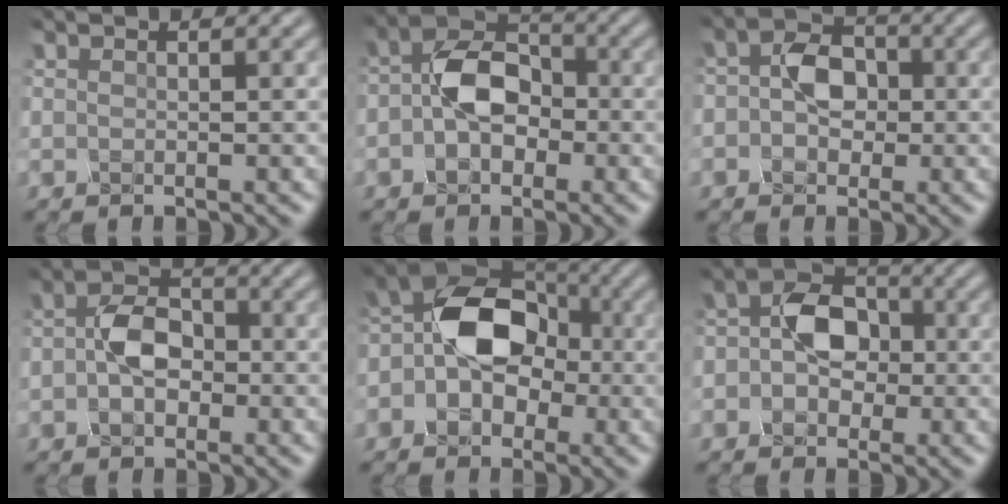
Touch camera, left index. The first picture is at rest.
{"total": 5.2, "force": [-0.8, 3.6, 3.7], "torque": [-0.061, 0.008, -0.021]}
{"total": 3.4, "force": [-0.3, 2.5, 2.2], "torque": [-0.038, 0.006, -0.014]}
{"total": 3.8, "force": [-0.5, 2.6, 2.8], "torque": [-0.053, 0.004, -0.016]}
{"total": 7.8, "force": [-0.9, 5.6, 5.4], "torque": [-0.068, 0.012, -0.032]}
{"total": 4.4, "force": [-0.4, 3.3, 2.9], "torque": [-0.044, 0.009, -0.016]}